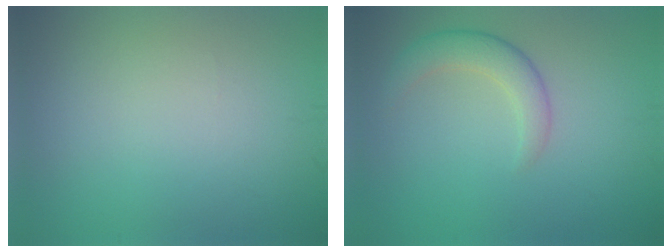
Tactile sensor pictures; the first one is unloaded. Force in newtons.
{"total": 2.9, "press": 2.9, "slide": 0.2}